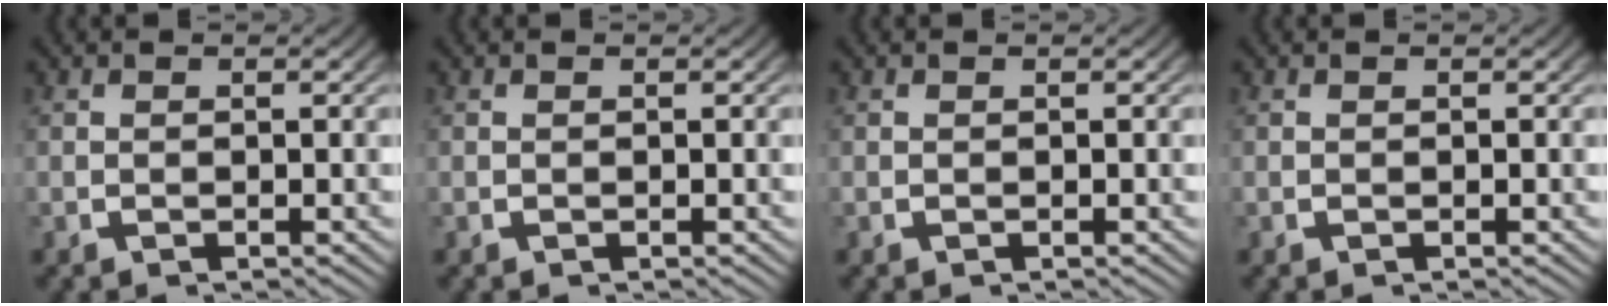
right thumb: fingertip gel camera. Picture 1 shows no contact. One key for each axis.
{"total": 0.0}
{"total": 0.0}
{"total": 0.0}